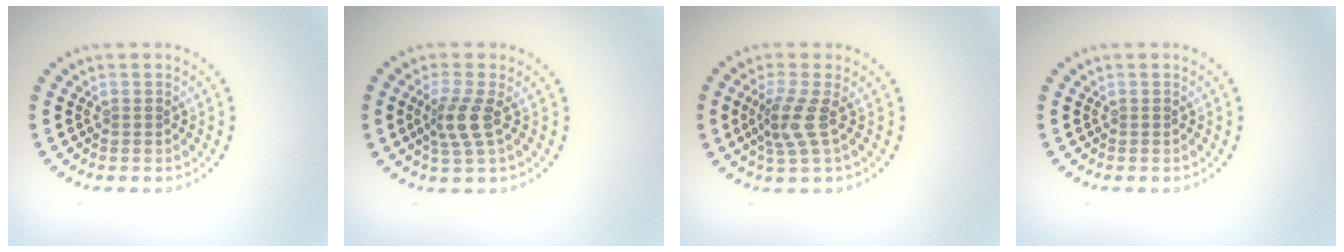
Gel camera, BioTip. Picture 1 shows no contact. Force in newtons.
{"total": 2.7, "press": 2.1, "slide": 1.8}
{"total": 2.8, "press": 2.1, "slide": 1.8}
{"total": 0.0}